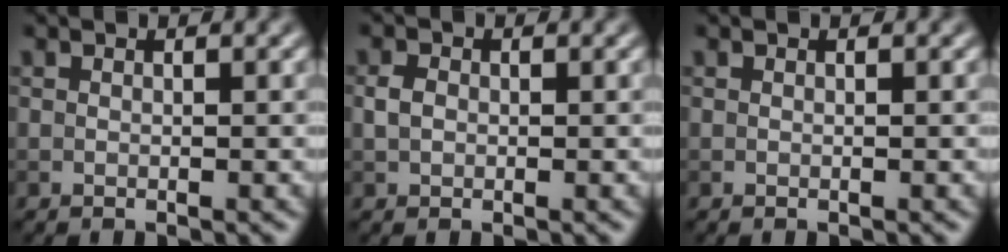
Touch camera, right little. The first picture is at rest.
{"total": 1.3, "force": [0.0, 1.0, 0.8], "torque": [-0.016, 0.002, -0.002]}
{"total": 0.0}